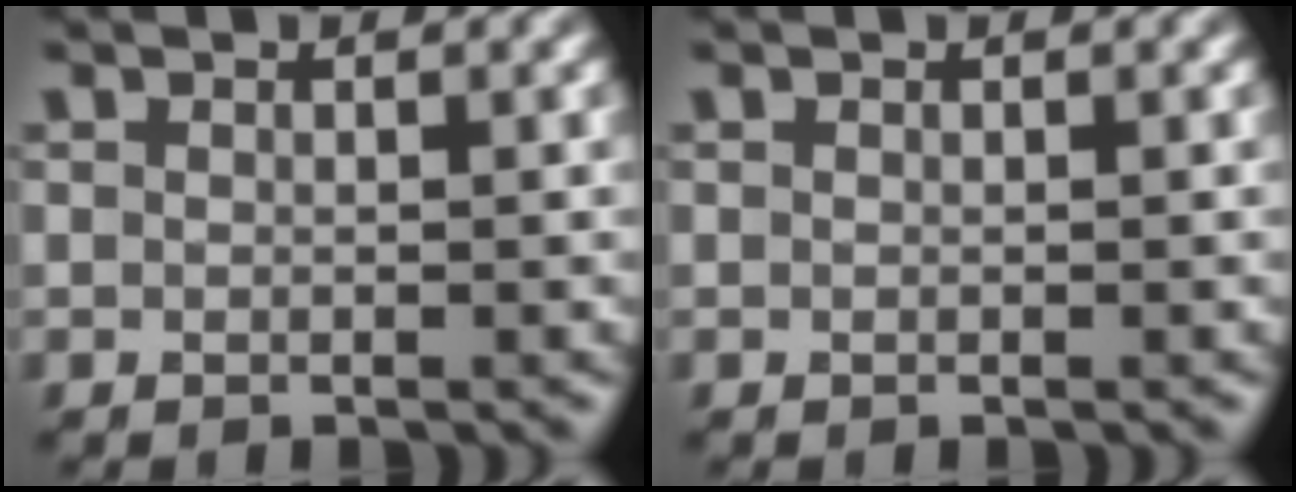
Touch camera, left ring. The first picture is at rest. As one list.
[{"total": 0.0}]